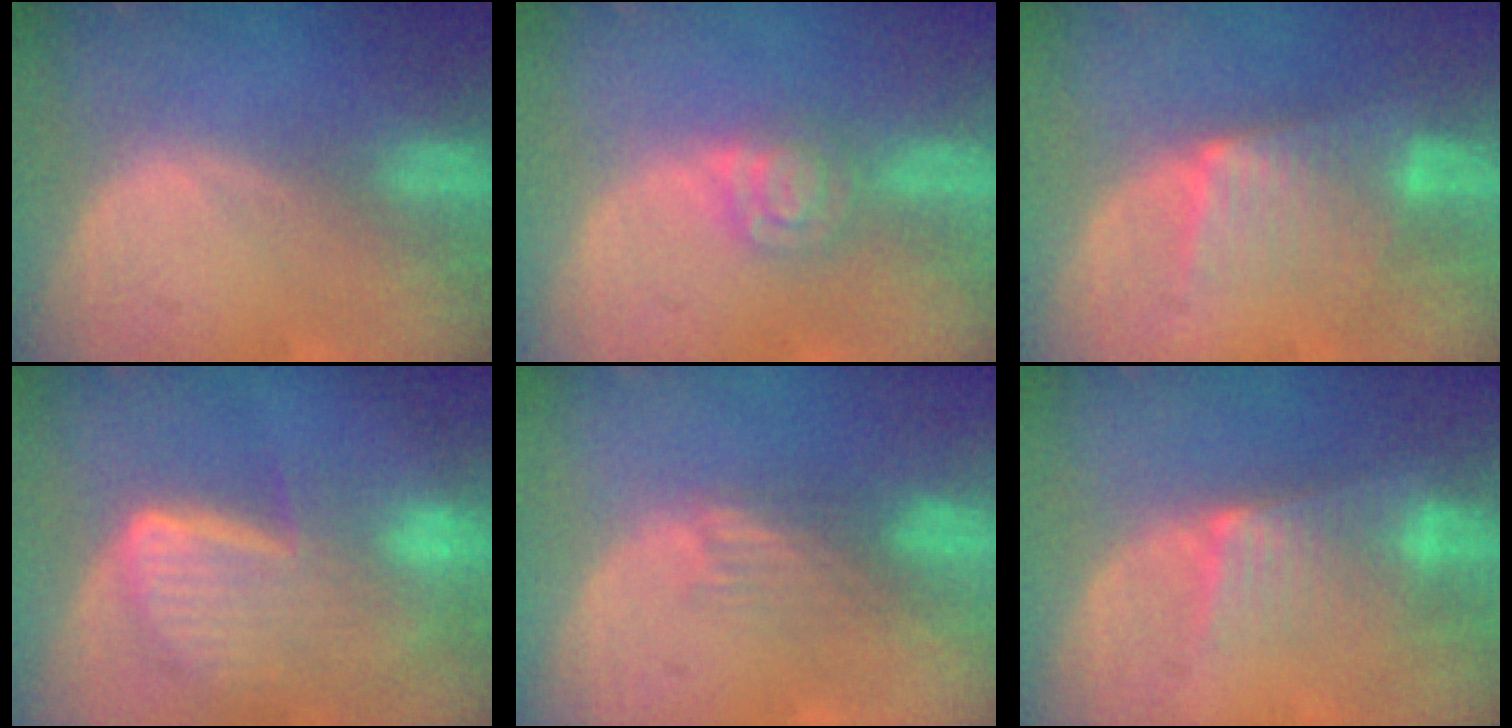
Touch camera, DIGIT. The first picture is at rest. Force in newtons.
{"total": 4.8, "press": 4.1, "slide": 2.4}
{"total": 6.2, "press": 5.9, "slide": 1.8}
{"total": 9.2, "press": 8.1, "slide": 4.5}
{"total": 3.9, "press": 3.2, "slide": 2.2}
{"total": 6.5, "press": 5.8, "slide": 3.1}